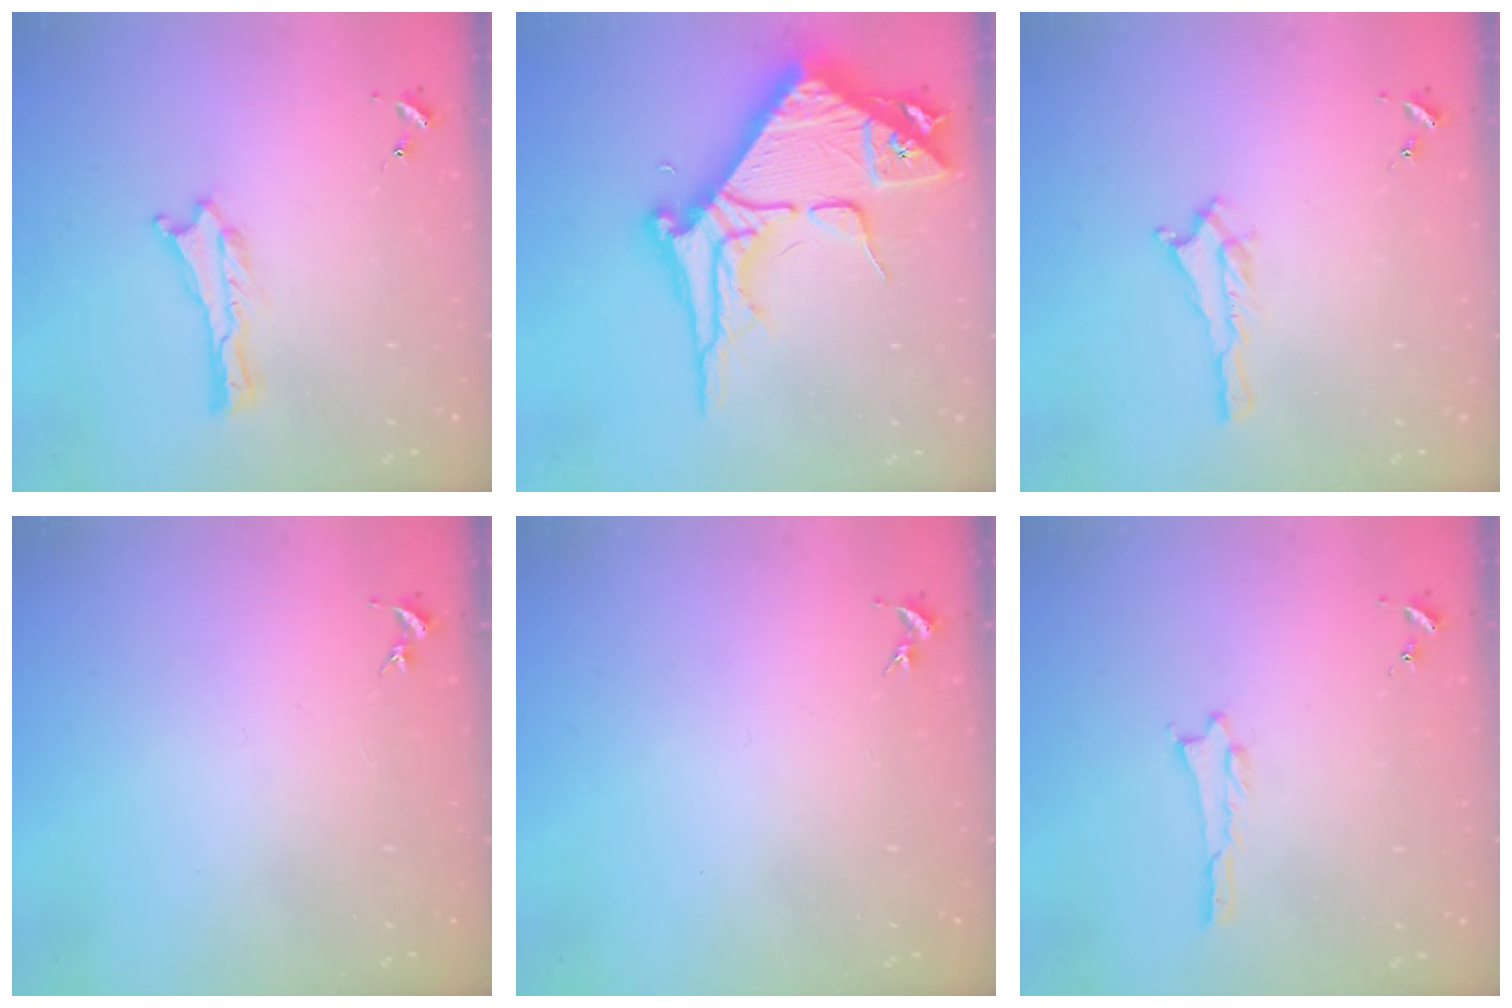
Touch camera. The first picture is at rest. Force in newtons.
{"total": 12.6, "press": 12.5, "slide": 1.6}
{"total": 1.5, "press": 1.4, "slide": 0.2}
{"total": 0.0}
{"total": 0.0}
{"total": 0.0}